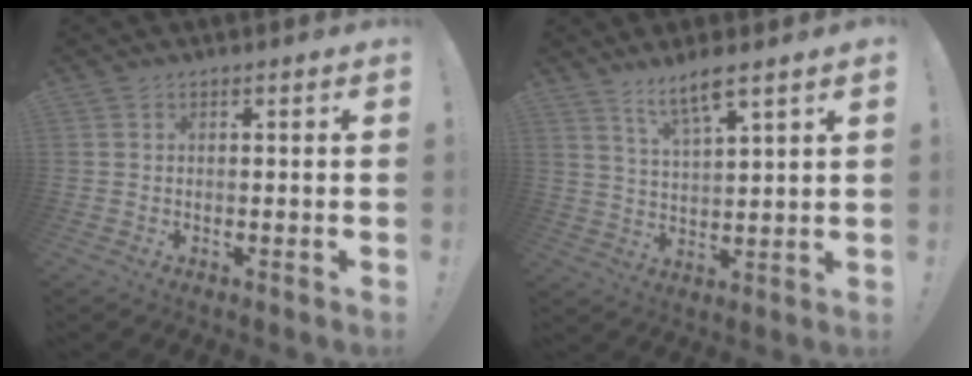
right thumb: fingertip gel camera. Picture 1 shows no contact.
{"total": 7.7, "force": [5.9, 0.9, 4.8], "torque": [-0.085, -0.031, 0.101]}